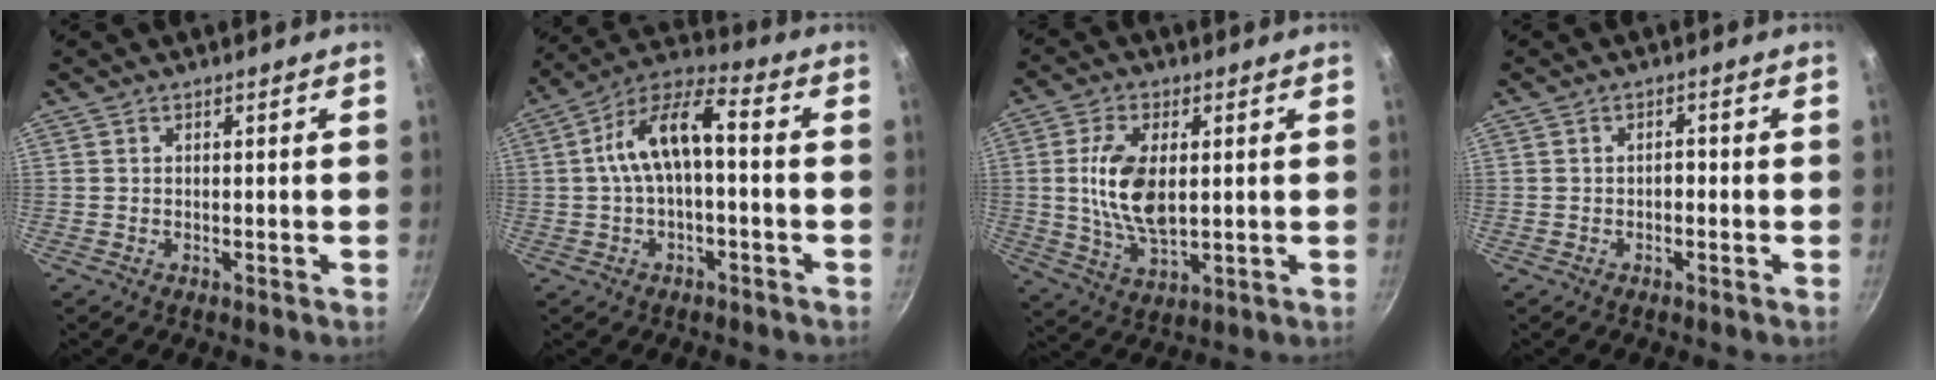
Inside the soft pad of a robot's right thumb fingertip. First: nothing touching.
{"total": 12.7, "force": [1.5, 6.0, 11.2], "torque": [-0.204, 0.041, 0.017]}
{"total": 11.7, "force": [1.1, 6.0, 10.0], "torque": [-0.193, -0.010, 0.029]}
{"total": 1.3, "force": [-0.4, 0.9, 0.9], "torque": [-0.006, 0.004, -0.011]}